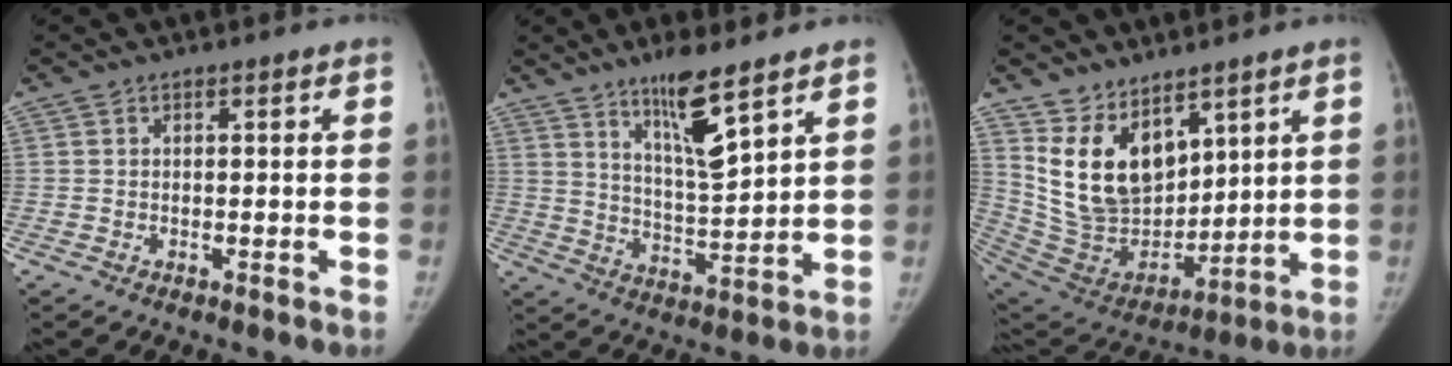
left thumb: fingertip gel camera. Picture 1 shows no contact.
{"total": 10.4, "force": [6.9, 1.7, 7.6], "torque": [-0.128, -0.054, 0.129]}
{"total": 15.8, "force": [8.8, 9.6, 9.0], "torque": [-0.120, -0.061, 0.200]}